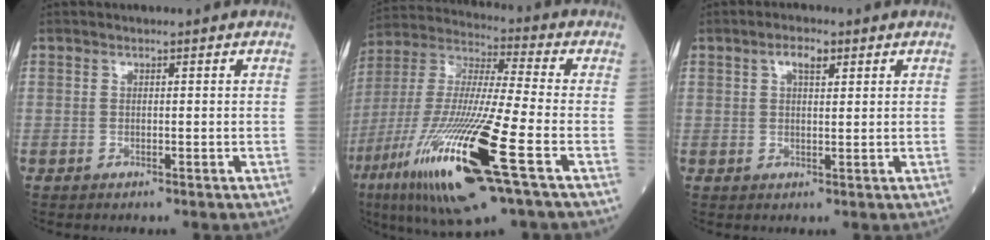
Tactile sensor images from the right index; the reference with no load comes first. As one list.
[{"total": 23.4, "force": [-9.9, 1.8, 21.1], "torque": [-0.446, -0.052, -0.183]}, {"total": 3.0, "force": [1.5, 1.1, 2.3], "torque": [-0.047, 0.005, 0.026]}]